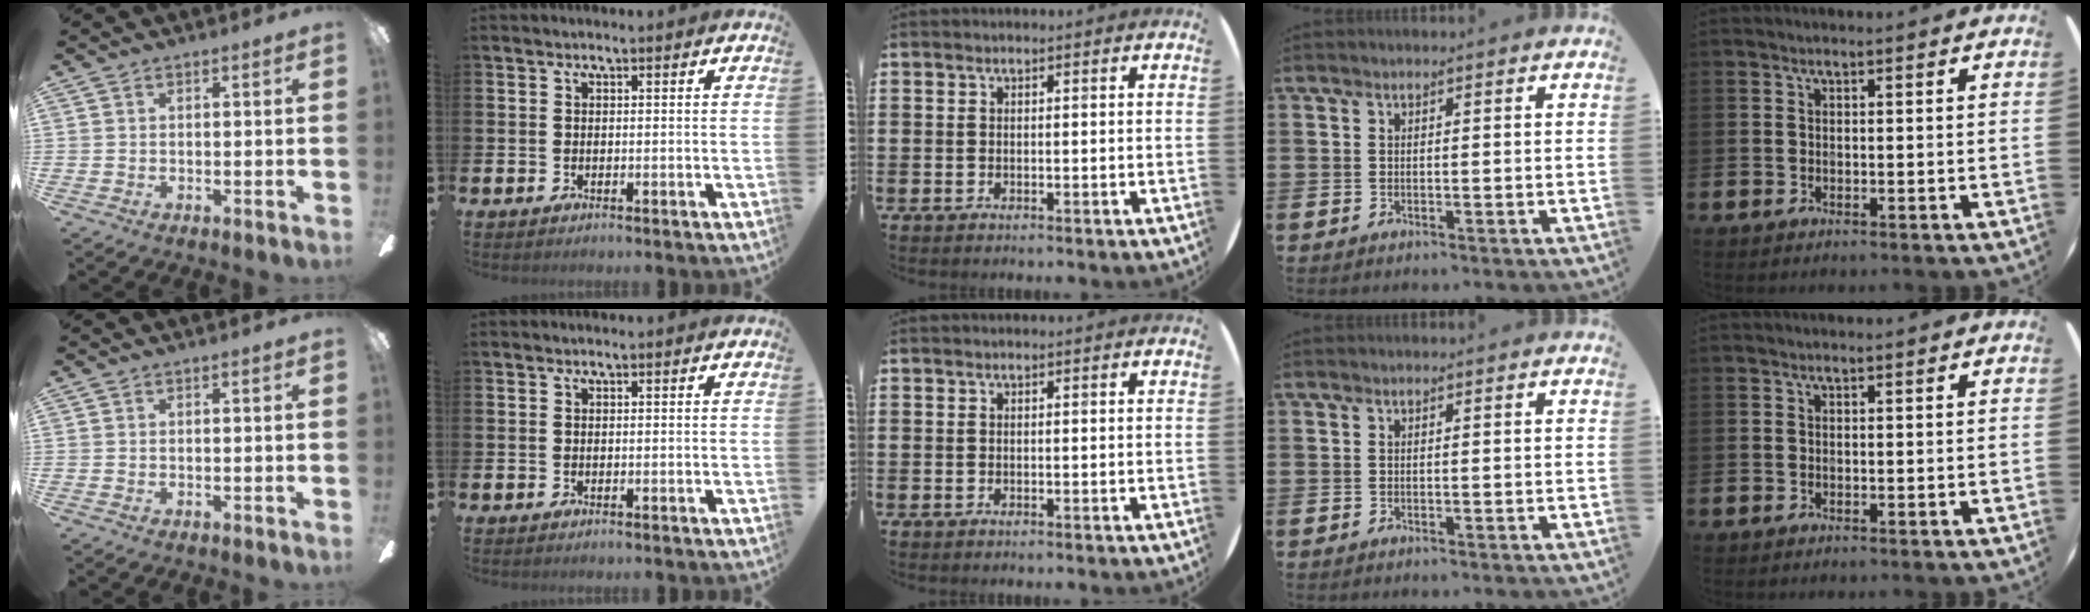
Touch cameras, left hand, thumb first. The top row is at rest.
{}